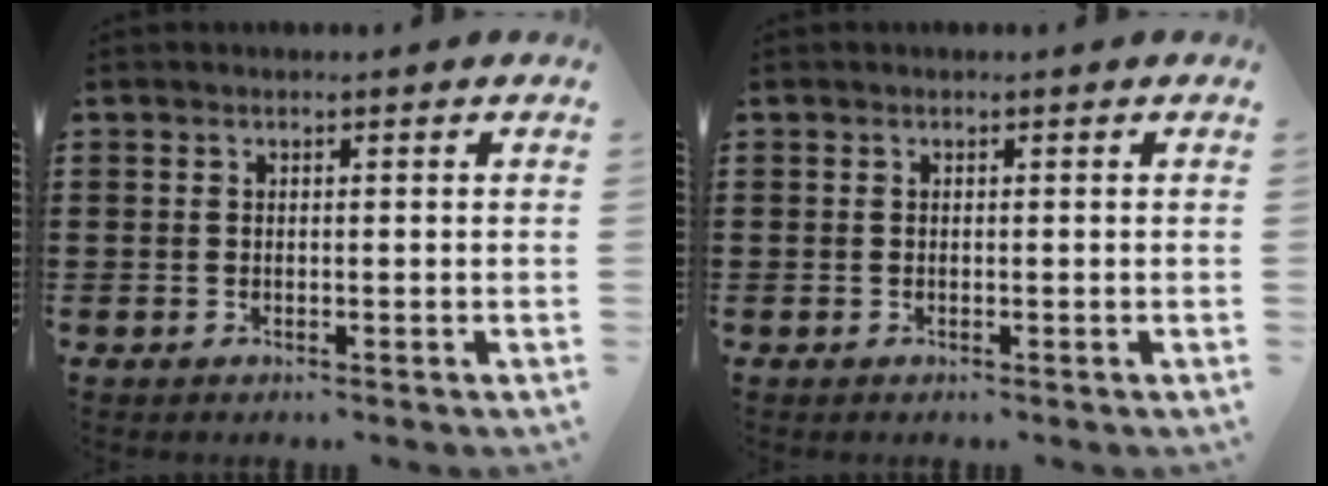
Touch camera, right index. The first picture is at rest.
{"total": 0.0}